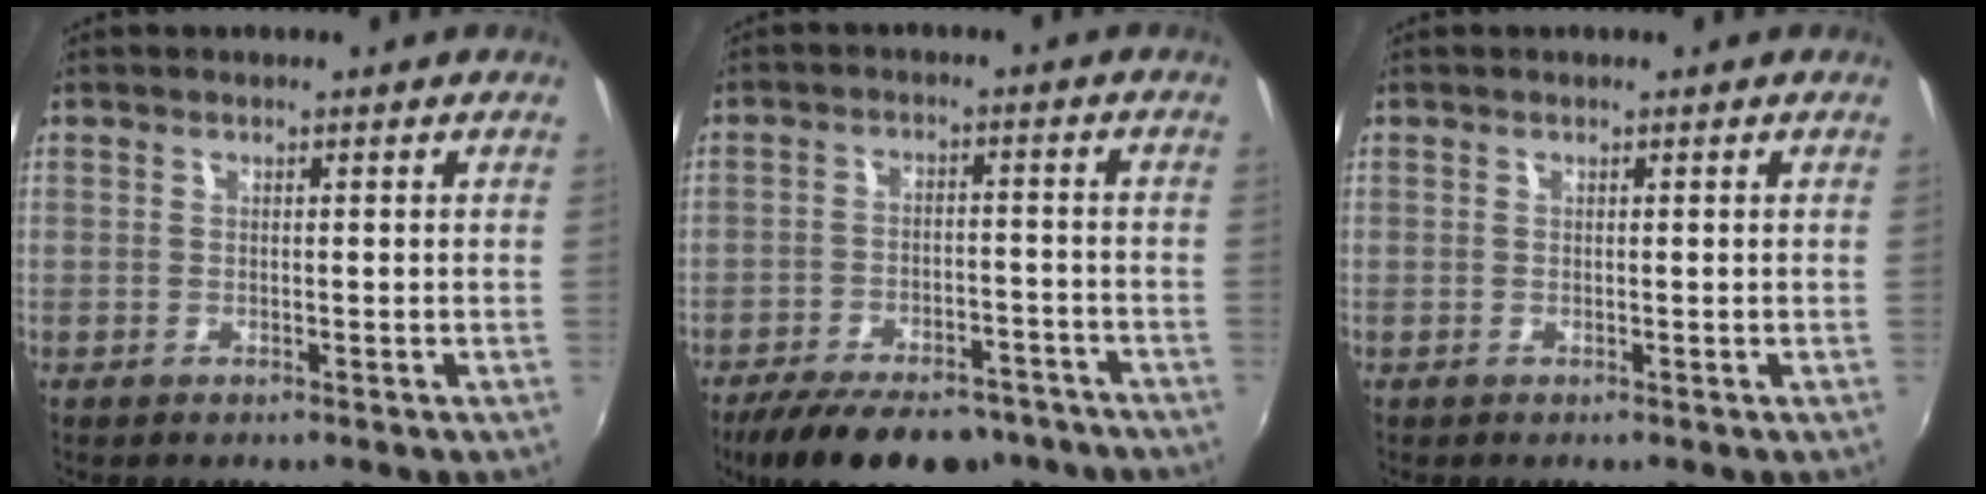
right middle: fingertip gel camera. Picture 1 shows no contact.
{"total": 19.1, "force": [-15.0, 7.5, 9.1], "torque": [-0.182, -0.017, -0.210]}
{"total": 0.0}